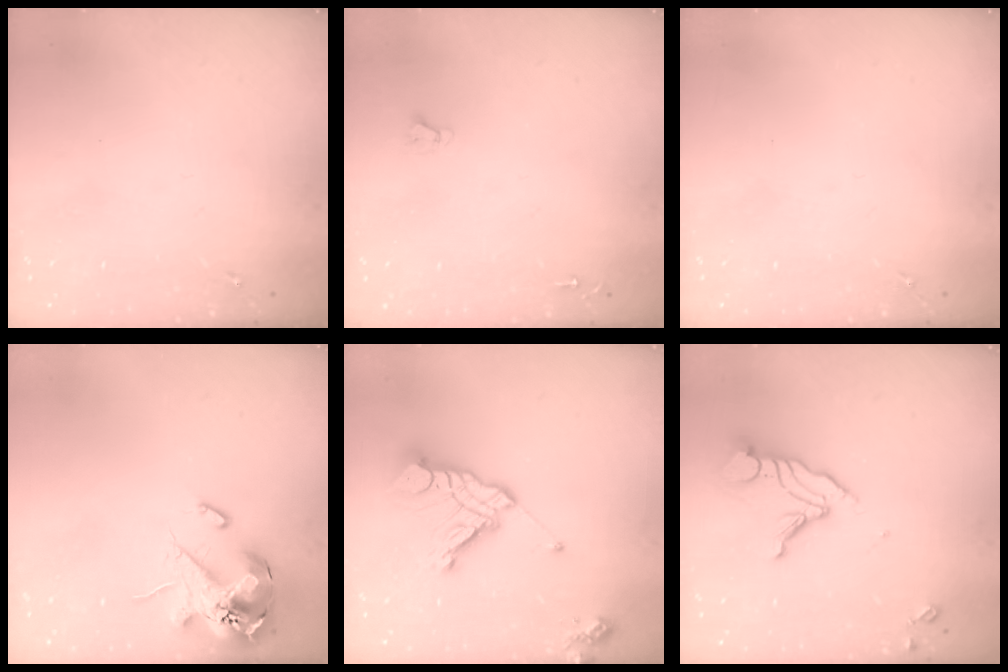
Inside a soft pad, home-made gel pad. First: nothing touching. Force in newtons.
{"total": 2.0, "press": 2.0, "slide": 0.2}
{"total": 0.0}
{"total": 14.7, "press": 14.5, "slide": 2.1}
{"total": 16.6, "press": 16.5, "slide": 2.1}
{"total": 12.2, "press": 12.1, "slide": 1.2}